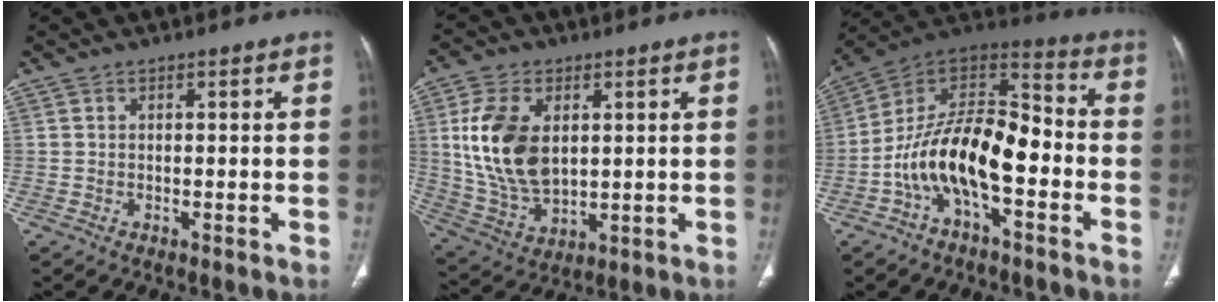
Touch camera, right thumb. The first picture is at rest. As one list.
[{"total": 15.5, "force": [3.0, 9.6, 11.8], "torque": [-0.222, -0.012, 0.069]}, {"total": 17.7, "force": [-5.2, 8.8, 14.5], "torque": [-0.239, 0.069, -0.092]}]